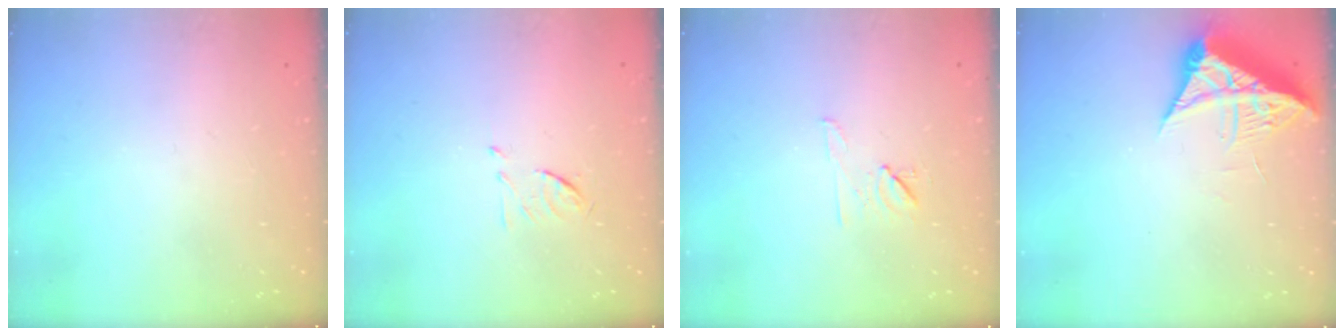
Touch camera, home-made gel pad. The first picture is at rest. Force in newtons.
{"total": 6.3, "press": 6.2, "slide": 1.0}
{"total": 6.7, "press": 6.6, "slide": 1.1}
{"total": 8.1, "press": 8.0, "slide": 0.8}